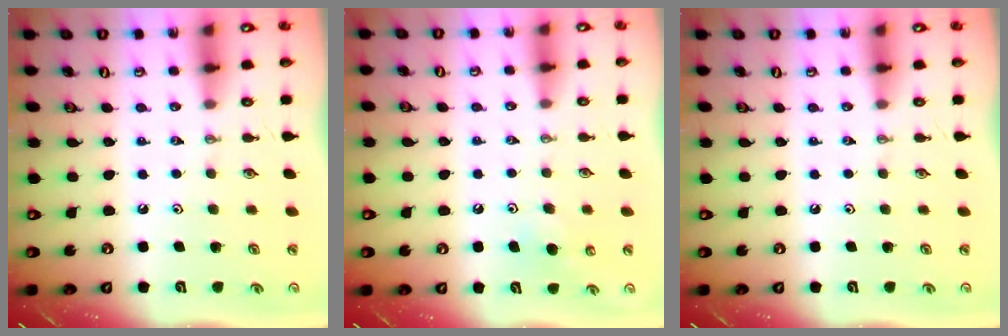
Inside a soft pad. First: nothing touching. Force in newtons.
{"total": 5.3, "press": 5.1, "slide": 1.2}
{"total": 0.0}